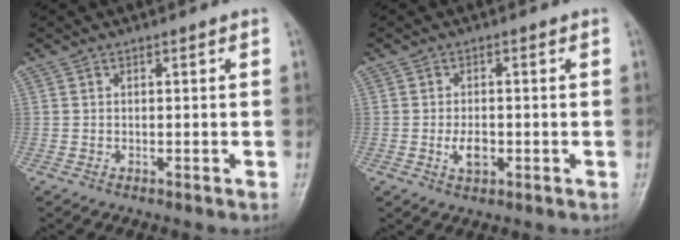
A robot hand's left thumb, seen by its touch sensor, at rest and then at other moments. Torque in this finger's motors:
{"motor_torque": [0.30, 0.31, 0.35, -0.11, 0.02]}